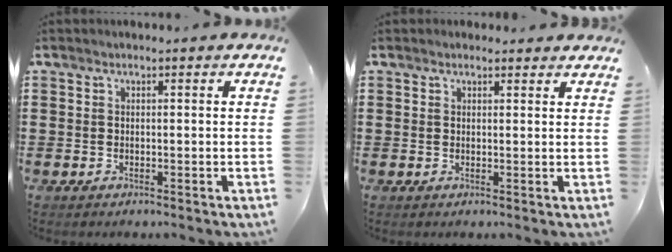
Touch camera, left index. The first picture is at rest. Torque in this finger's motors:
{"motor_torque": [2.14, 0.00, 0.36, 0.00]}